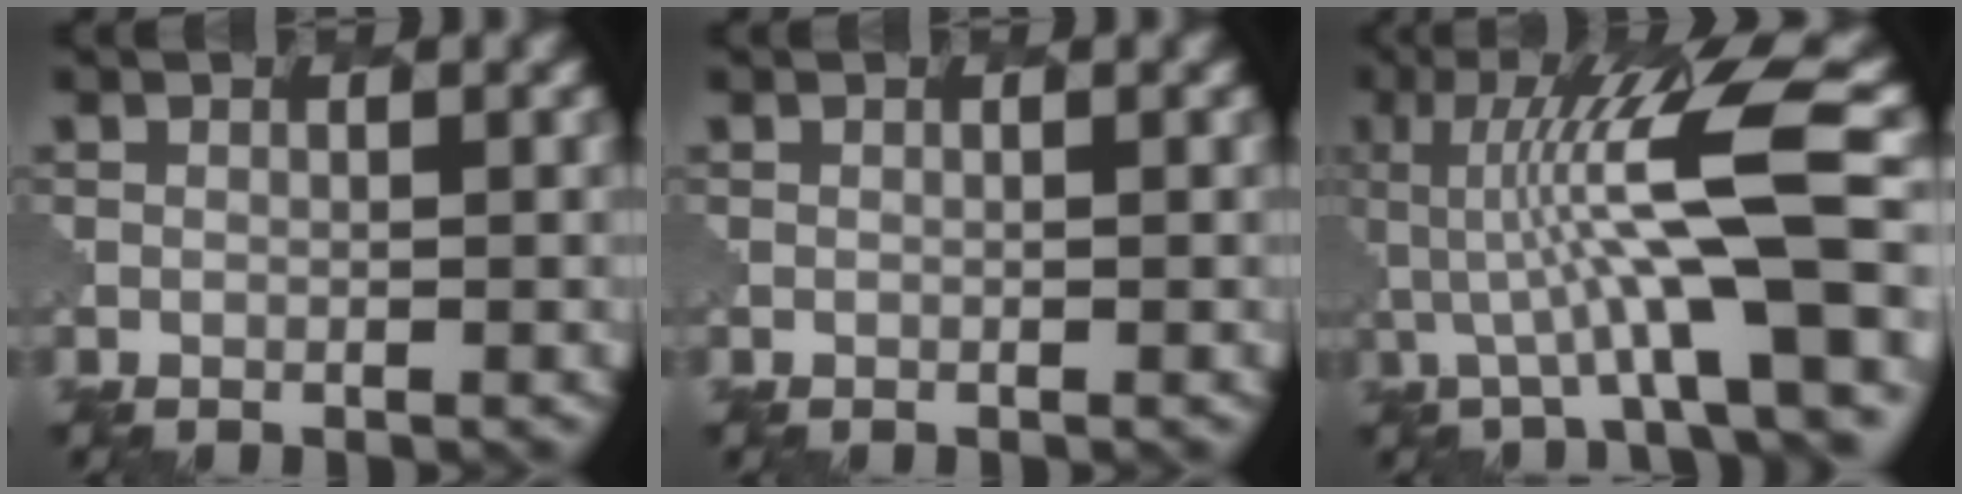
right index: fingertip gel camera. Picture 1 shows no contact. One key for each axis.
{"total": 0.0}
{"total": 9.5, "fx": -0.1, "fy": 1.4, "fz": 9.3, "tx": -0.151, "ty": 0.011, "tz": 0.002}